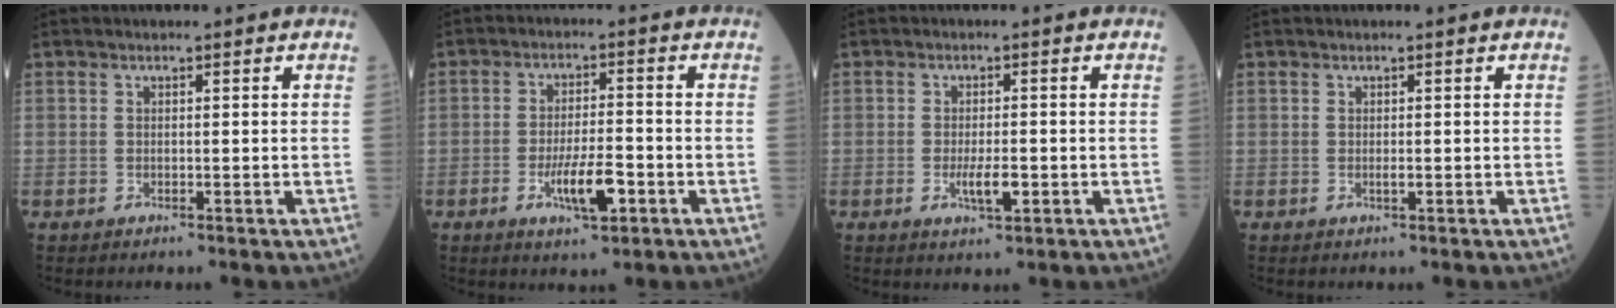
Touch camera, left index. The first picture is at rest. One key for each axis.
{"total": 6.5, "fx": -2.7, "fy": 0.5, "fz": 5.9, "tx": -0.112, "ty": -0.009, "tz": -0.051}
{"total": 3.5, "fx": -1.1, "fy": 0.8, "fz": 3.2, "tx": -0.060, "ty": -0.001, "tz": -0.020}
{"total": 0.5, "fx": -0.2, "fy": 0.1, "fz": 0.5, "tx": -0.006, "ty": 0.001, "tz": -0.005}